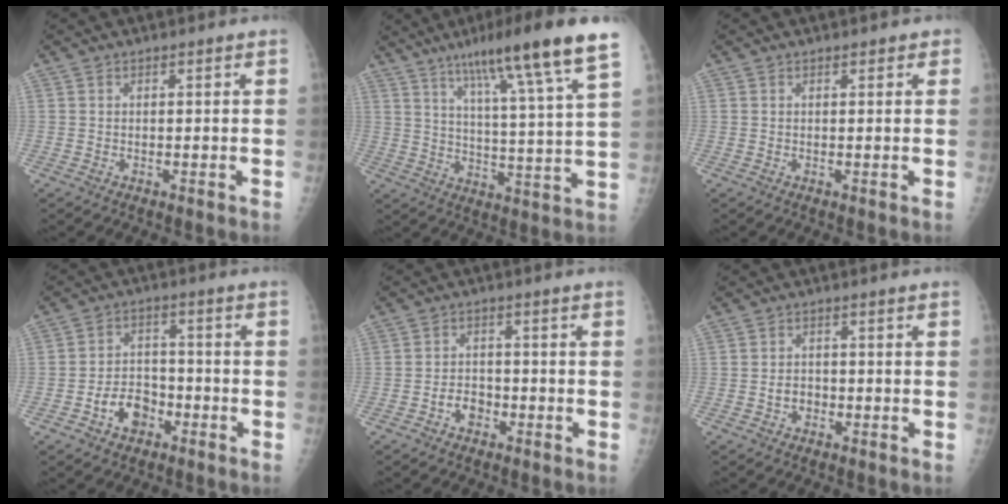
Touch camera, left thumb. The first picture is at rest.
{"total": 18.5, "force": [11.8, 1.4, 14.3], "torque": [-0.204, -0.042, 0.172]}
{"total": 1.0, "force": [0.6, 0.6, 0.5], "torque": [0.005, -0.001, 0.003]}
{"total": 7.2, "force": [-3.4, 5.2, 3.7], "torque": [-0.040, 0.032, -0.057]}
{"total": 3.6, "force": [-1.8, 2.7, 1.7], "torque": [-0.013, 0.018, -0.033]}
{"total": 2.5, "force": [-0.9, 2.0, 1.2], "torque": [-0.008, 0.010, -0.016]}